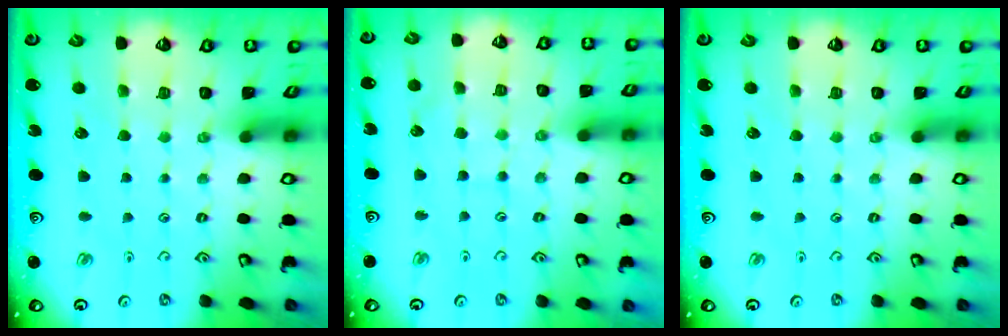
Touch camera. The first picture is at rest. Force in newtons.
{"total": 5.1, "press": 5.1, "slide": 0.5}
{"total": 0.0}